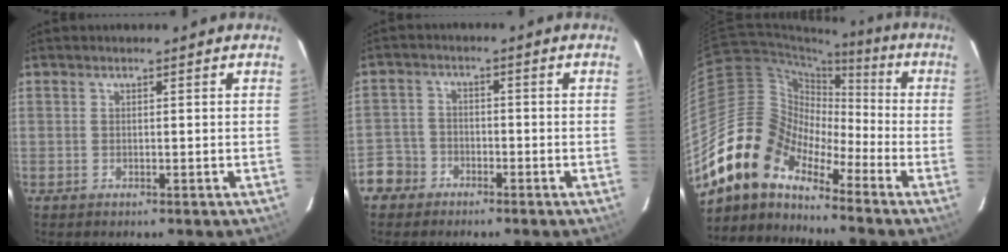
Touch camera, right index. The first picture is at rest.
{"total": 5.4, "force": [-3.4, 4.2, 0.1], "torque": [-0.003, 0.024, -0.070]}
{"total": 15.3, "force": [-12.0, 7.3, 6.0], "torque": [-0.111, 0.013, -0.243]}